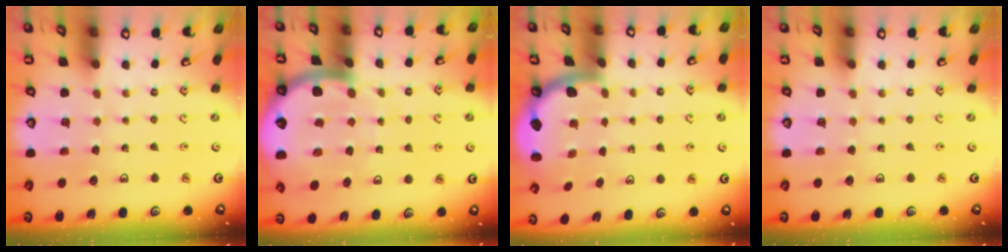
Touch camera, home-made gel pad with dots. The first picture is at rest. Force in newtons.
{"total": 10.0, "press": 9.9, "slide": 1.0}
{"total": 1.8, "press": 1.8, "slide": 0.1}
{"total": 0.0}